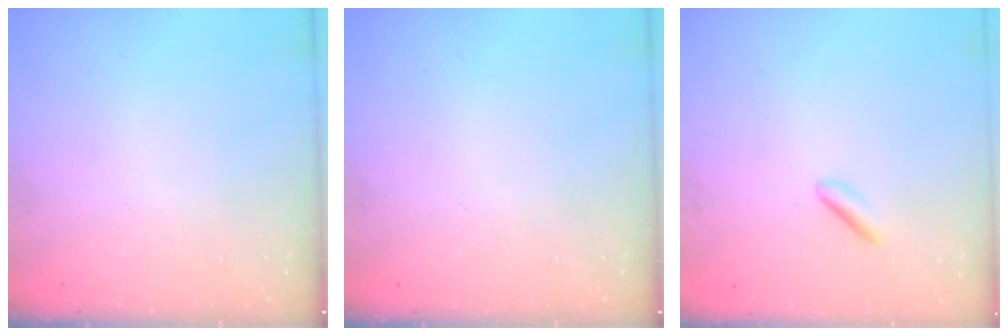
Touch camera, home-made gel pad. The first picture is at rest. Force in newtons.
{"total": 0.0}
{"total": 1.6, "press": 1.4, "slide": 0.7}